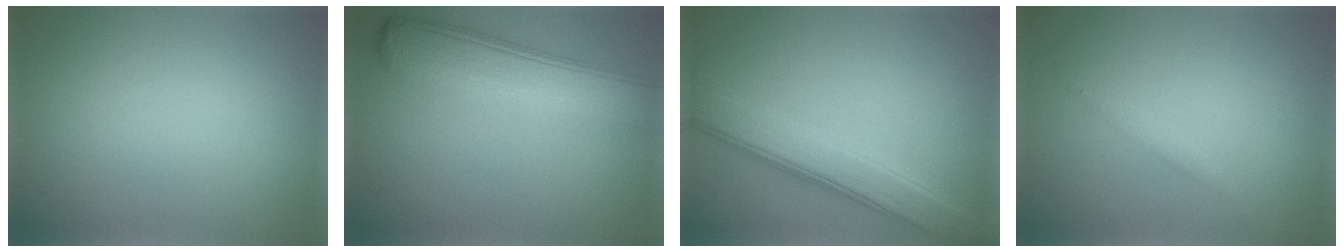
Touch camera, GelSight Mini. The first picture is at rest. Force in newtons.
{"total": 6.5, "press": 6.5, "slide": 0.5}
{"total": 5.5, "press": 5.5, "slide": 0.2}
{"total": 0.9, "press": 0.9, "slide": 0.1}